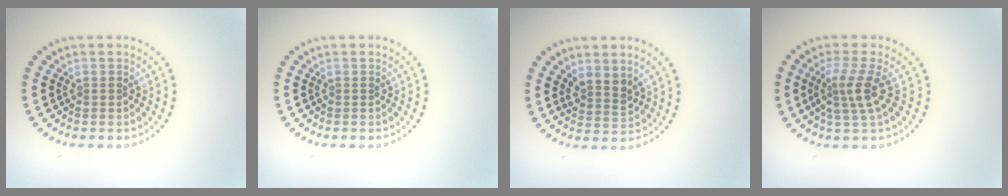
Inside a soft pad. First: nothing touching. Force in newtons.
{"total": 0.0}
{"total": 2.1, "press": 1.7, "slide": 1.2}
{"total": 2.9, "press": 2.2, "slide": 1.9}